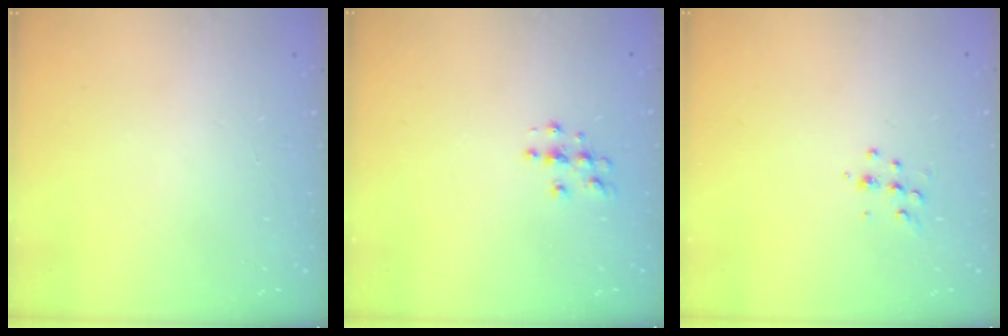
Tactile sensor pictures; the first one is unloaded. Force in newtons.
{"total": 4.1, "press": 4.1, "slide": 0.5}
{"total": 5.4, "press": 5.4, "slide": 0.6}